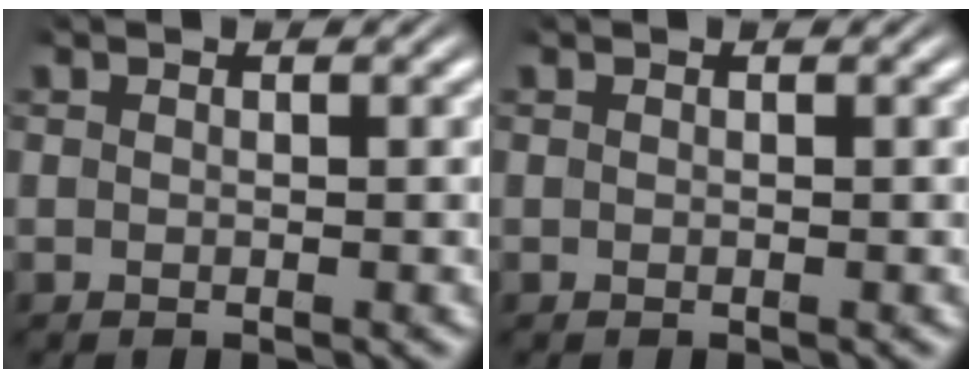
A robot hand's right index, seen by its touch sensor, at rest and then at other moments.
{"total": 0.0}